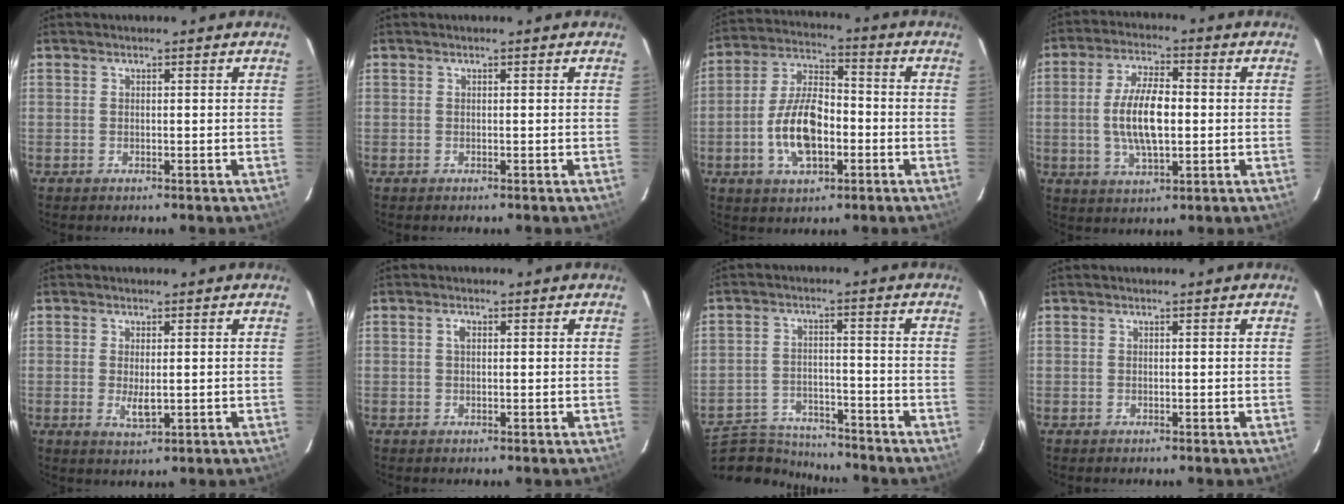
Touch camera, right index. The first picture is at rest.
{"total": 0.0}
{"total": 12.7, "force": [-3.4, 6.5, 10.4], "torque": [-0.211, 0.014, -0.059]}
{"total": 10.8, "force": [-0.5, 4.3, 9.9], "torque": [-0.194, 0.004, -0.007]}
{"total": 3.6, "force": [-0.3, 1.3, 3.4], "torque": [-0.062, -0.009, -0.001]}
{"total": 1.3, "force": [0.3, 0.8, 1.0], "torque": [-0.020, 0.003, 0.004]}
{"total": 14.2, "force": [-13.1, 4.2, 3.6], "torque": [-0.104, 0.004, -0.206]}
{"total": 0.0}